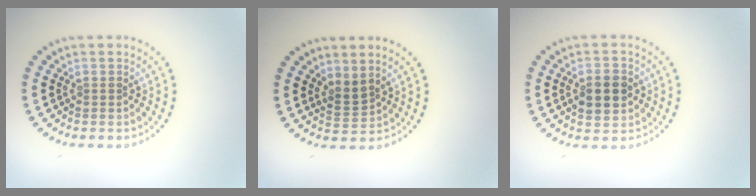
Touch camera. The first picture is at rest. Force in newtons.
{"total": 1.9, "press": 1.4, "slide": 1.3}
{"total": 3.8, "press": 3.8, "slide": 0.1}